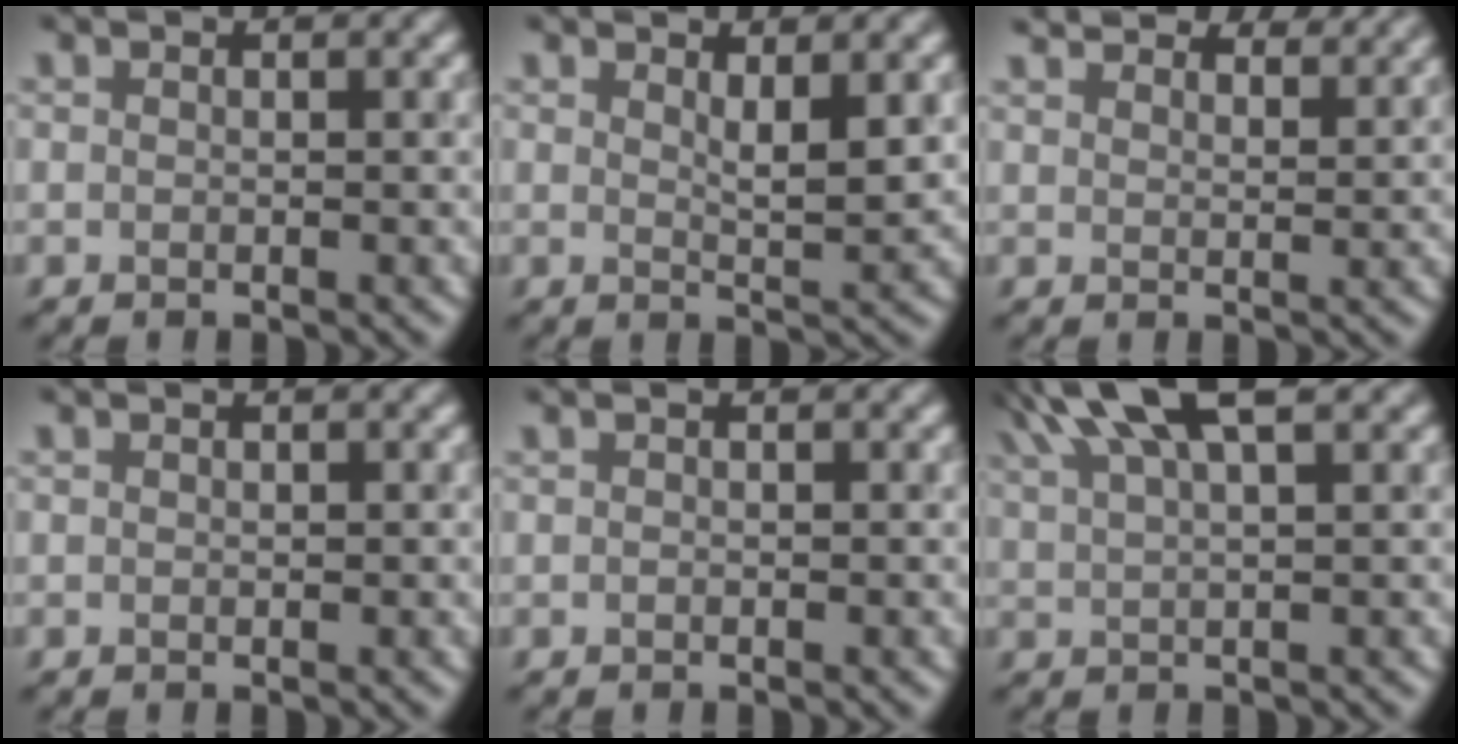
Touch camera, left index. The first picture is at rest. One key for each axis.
{"total": 2.4, "fx": 0.8, "fy": 0.4, "fz": 2.2, "tx": -0.035, "ty": 0.001, "tz": 0.020}
{"total": 5.3, "fx": 5.1, "fy": 0.7, "fz": 1.4, "tx": -0.027, "ty": 0.010, "tz": 0.067}
{"total": 0.0}
{"total": 0.0}
{"total": 6.7, "fx": 4.6, "fy": 1.4, "fz": 4.7, "tx": -0.064, "ty": 0.027, "tz": 0.077}